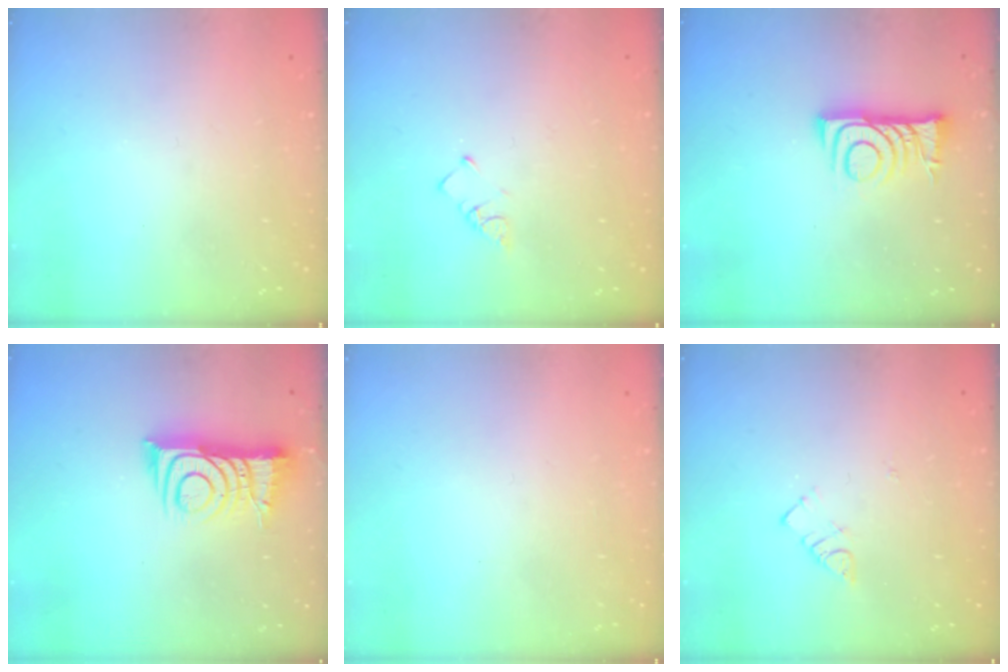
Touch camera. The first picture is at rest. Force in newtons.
{"total": 1.5, "press": 1.5, "slide": 0.3}
{"total": 7.5, "press": 7.5, "slide": 0.6}
{"total": 10.1, "press": 10.1, "slide": 1.0}
{"total": 1.7, "press": 1.7, "slide": 0.1}
{"total": 2.9, "press": 2.9, "slide": 0.4}